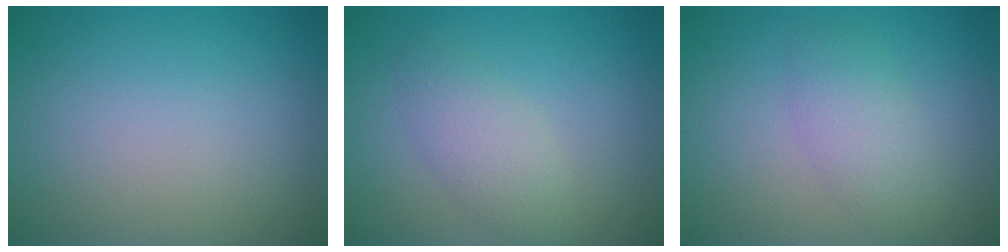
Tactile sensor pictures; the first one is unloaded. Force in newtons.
{"total": 2.7, "press": 2.6, "slide": 0.1}
{"total": 2.7, "press": 2.7, "slide": 0.3}